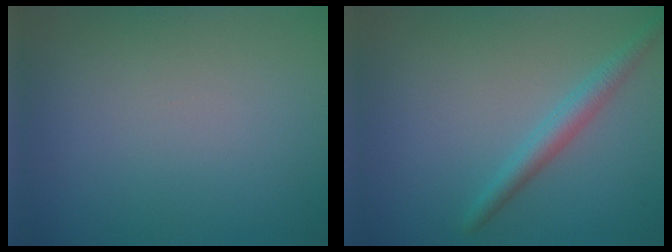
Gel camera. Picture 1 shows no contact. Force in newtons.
{"total": 2.3, "press": 2.3, "slide": 0.0}